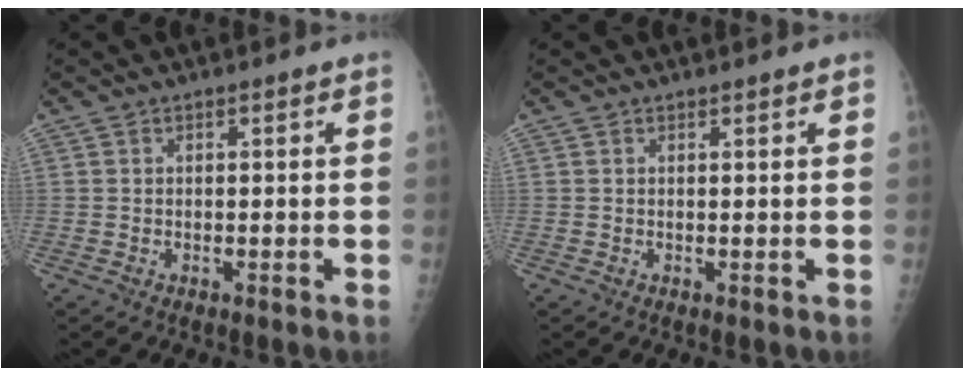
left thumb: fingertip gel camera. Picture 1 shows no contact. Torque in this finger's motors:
{"motor_torque": [0.03, 0.17, -0.13, -0.38, -0.05]}